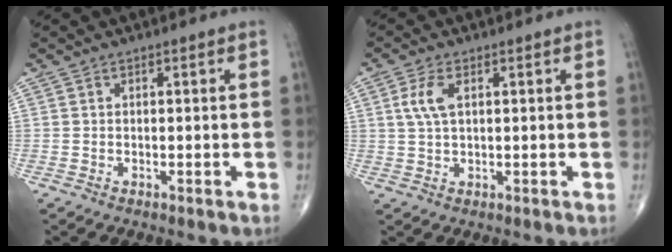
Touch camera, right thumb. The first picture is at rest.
{"total": 4.5, "force": [1.3, 2.2, 3.8], "torque": [-0.088, 0.003, 0.026]}